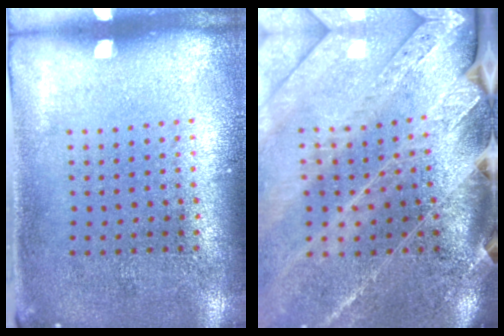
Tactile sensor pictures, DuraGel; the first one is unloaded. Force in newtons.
{"total": 3.9, "press": 3.2, "slide": 2.2}